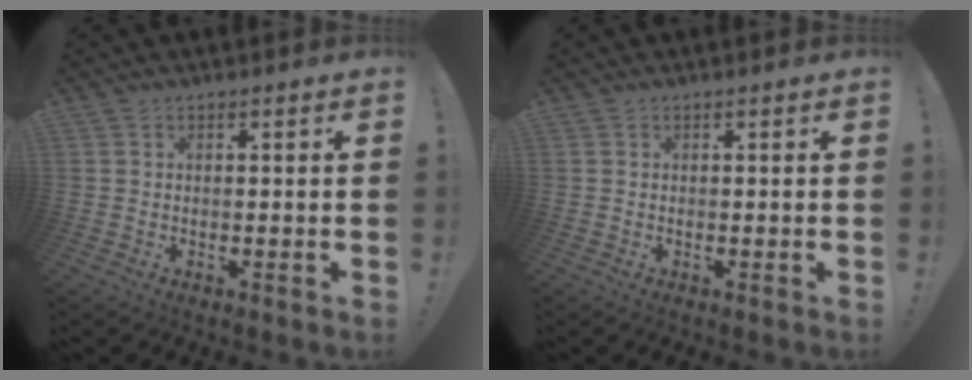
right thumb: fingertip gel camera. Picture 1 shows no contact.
{"total": 0.0}